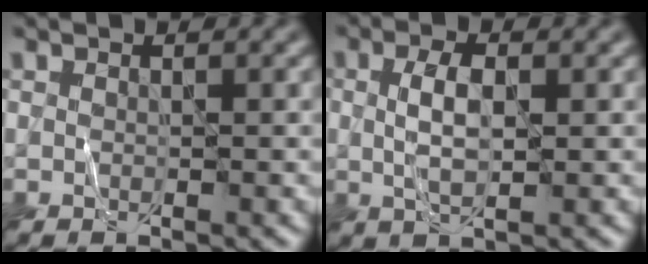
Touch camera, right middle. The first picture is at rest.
{"total": 3.3, "force": [0.3, 1.4, 3.0], "torque": [-0.065, 0.002, 0.006]}